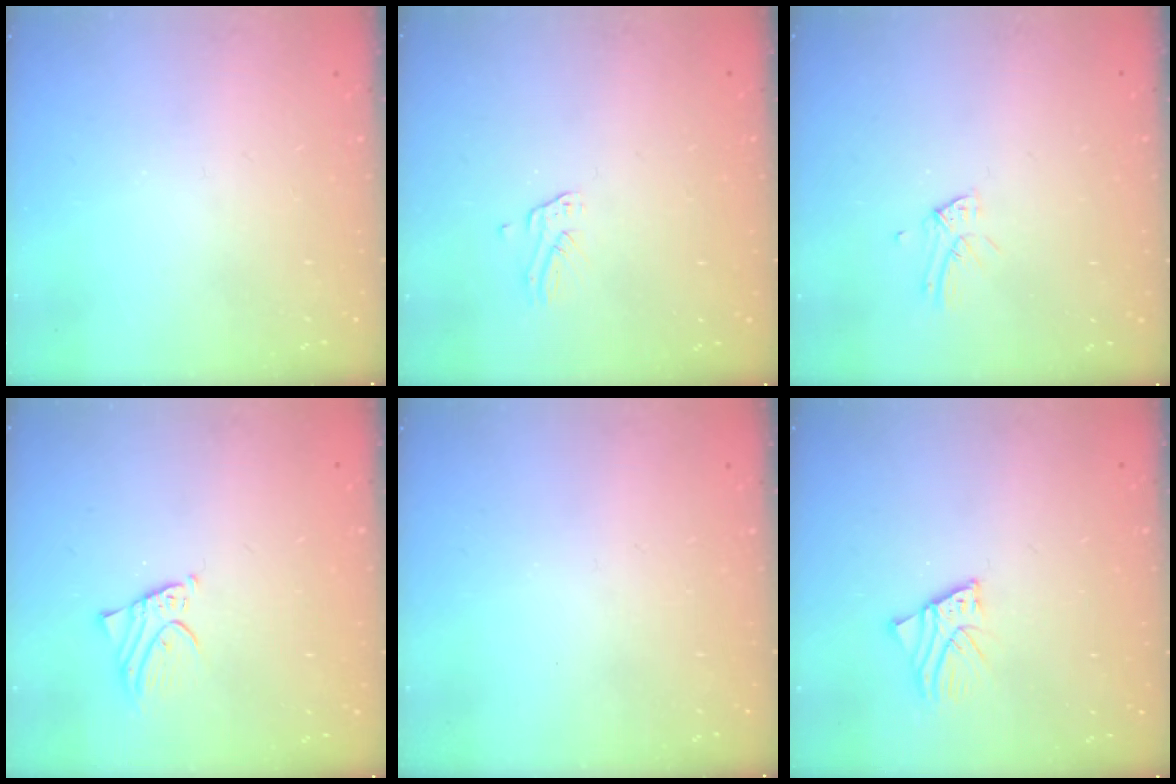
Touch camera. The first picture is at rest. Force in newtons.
{"total": 2.6, "press": 2.6, "slide": 0.2}
{"total": 3.0, "press": 3.0, "slide": 0.3}
{"total": 2.9, "press": 2.9, "slide": 0.2}
{"total": 0.0}
{"total": 2.8, "press": 2.7, "slide": 0.3}